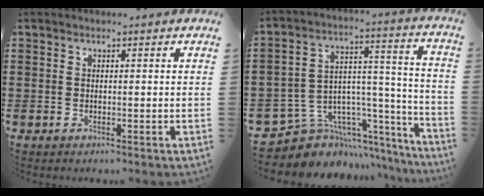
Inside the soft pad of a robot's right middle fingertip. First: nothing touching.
{"total": 7.4, "force": [-5.3, 4.9, 1.2], "torque": [-0.039, -0.011, -0.092]}